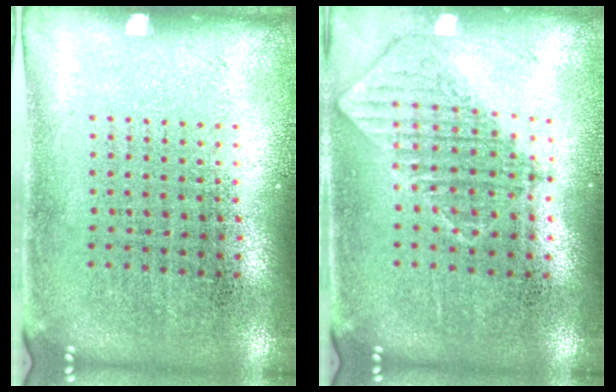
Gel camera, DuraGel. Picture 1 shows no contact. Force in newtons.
{"total": 0.8, "press": 0.8, "slide": 0.0}